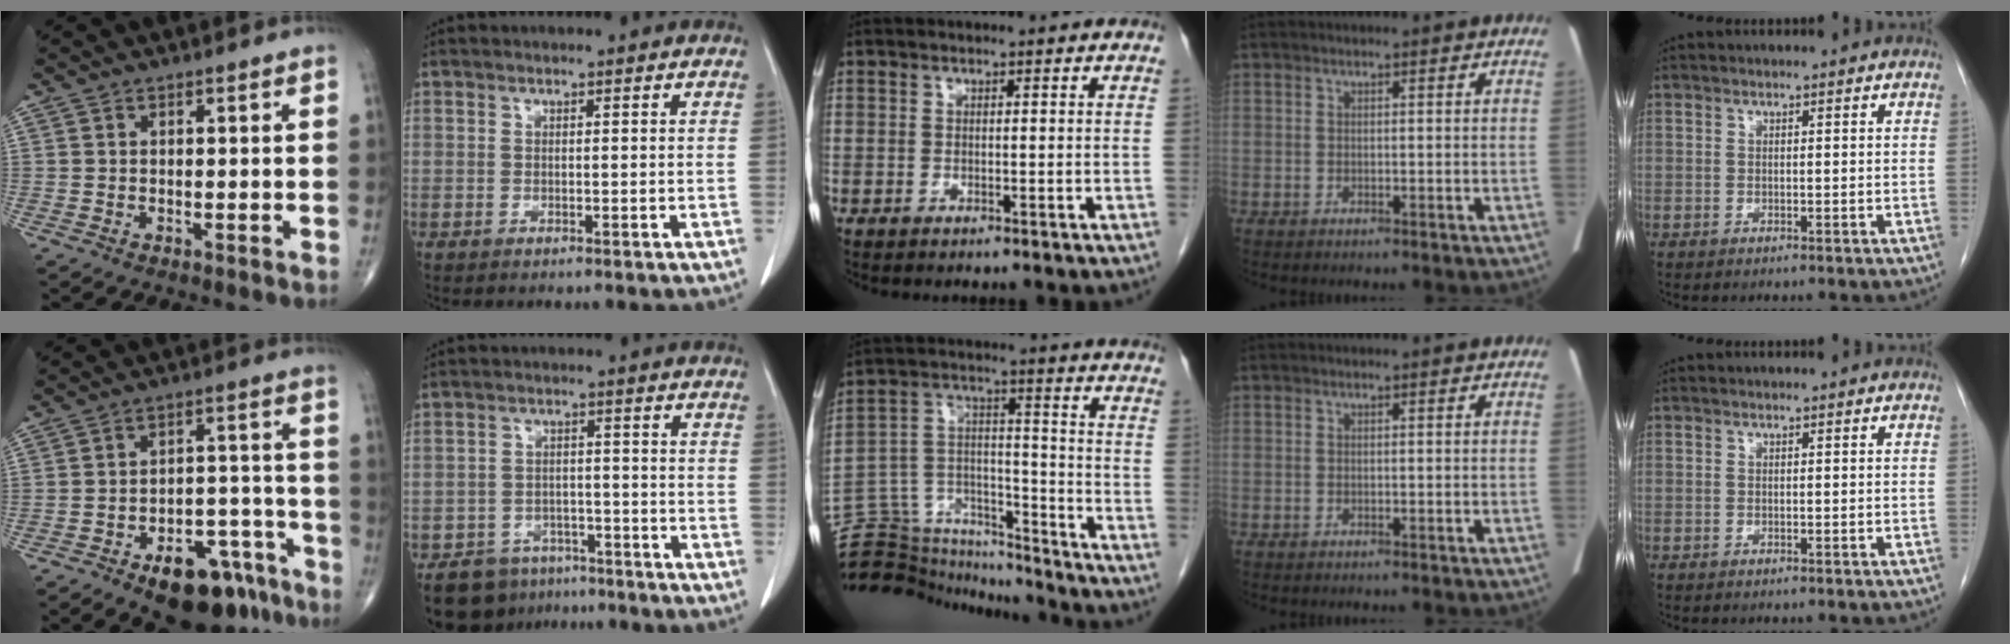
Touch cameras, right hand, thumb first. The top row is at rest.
{"thumb": {"total": 15.5, "force": [-10.2, 7.6, 8.9], "torque": [-0.086, 0.086, -0.145]}, "index": {"total": 8.3, "force": [-6.2, 5.3, 1.7], "torque": [-0.021, 0.014, -0.093]}, "middle": {"total": 19.2, "force": [-18.5, 4.1, 3.6], "torque": [-0.088, 0.040, -0.291]}}